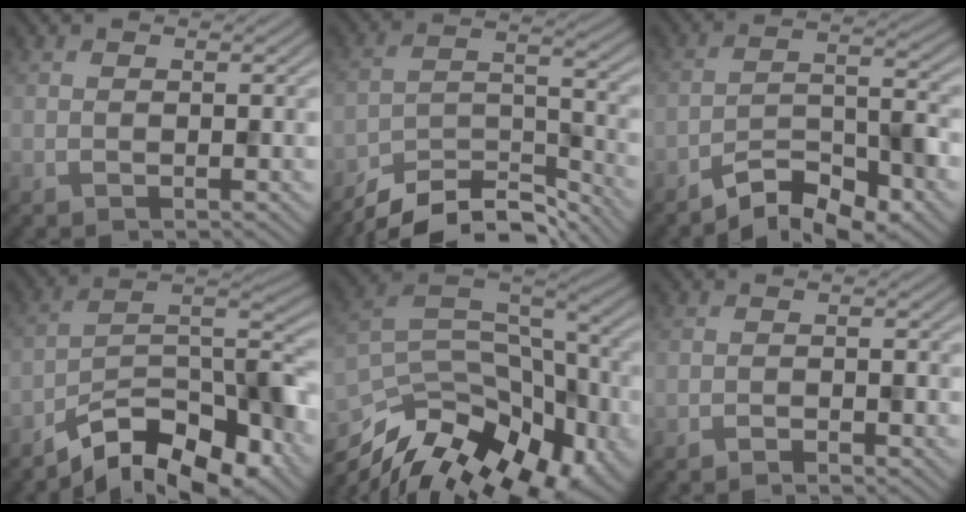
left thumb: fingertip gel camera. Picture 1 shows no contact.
{"total": 9.0, "force": [-7.8, 2.5, 3.7], "torque": [-0.064, -0.001, -0.144]}
{"total": 7.4, "force": [-5.6, 2.1, 4.4], "torque": [-0.070, 0.006, -0.104]}
{"total": 12.4, "force": [-8.7, 4.3, 7.7], "torque": [-0.115, 0.000, -0.167]}
{"total": 16.3, "force": [-10.6, 7.8, 9.7], "torque": [-0.220, -0.029, -0.160]}
{"total": 1.3, "force": [-1.1, 0.2, 0.8], "torque": [-0.011, 0.003, -0.020]}